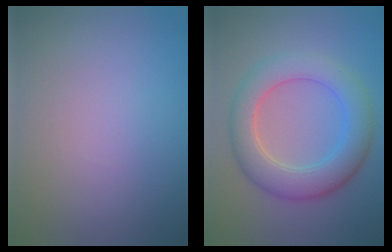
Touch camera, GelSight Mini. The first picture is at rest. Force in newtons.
{"total": 6.3, "press": 6.2, "slide": 0.6}